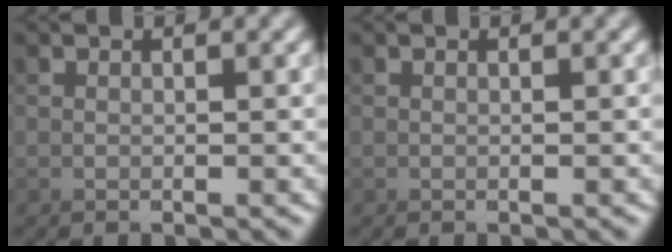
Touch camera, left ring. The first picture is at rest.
{"total": 0.0}